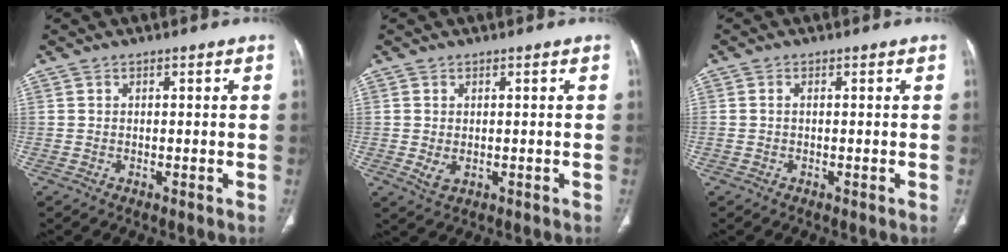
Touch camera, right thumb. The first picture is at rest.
{"total": 2.3, "force": [-0.2, 1.5, 1.7], "torque": [-0.035, -0.004, 0.005]}
{"total": 0.7, "force": [0.0, 0.3, 0.6], "torque": [-0.014, 0.000, -0.003]}